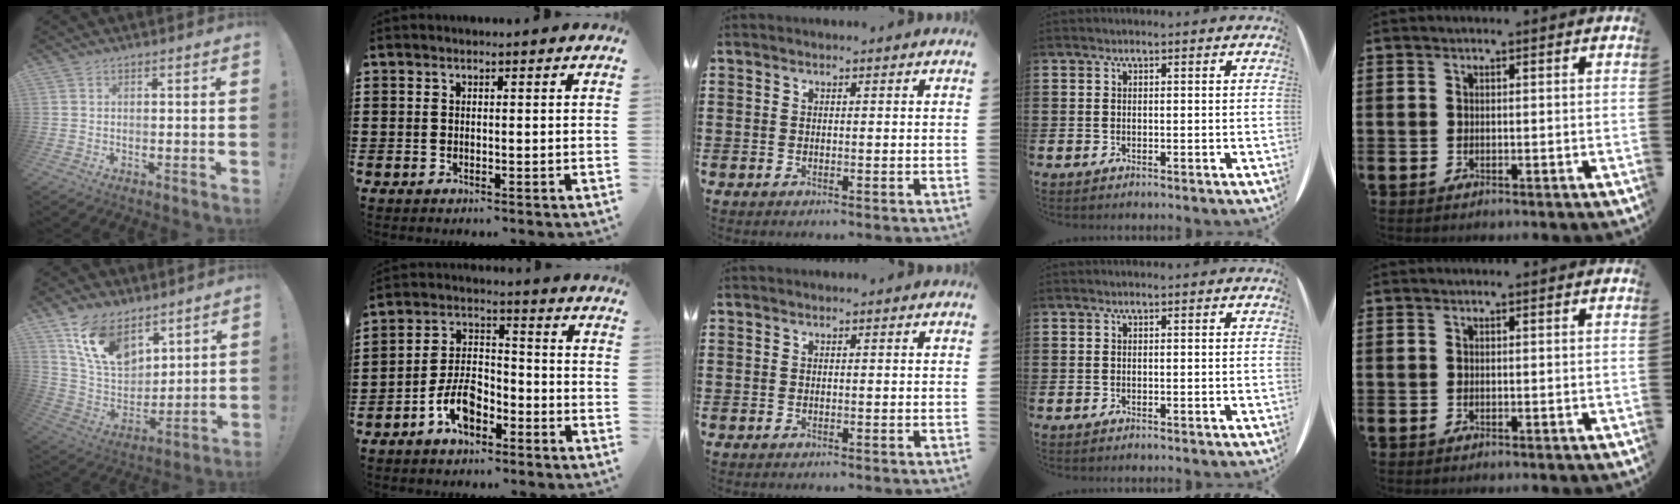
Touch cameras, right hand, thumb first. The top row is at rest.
{"thumb": {"total": 15.6, "force": [9.9, 9.1, 7.9], "torque": [-0.148, -0.054, 0.190]}, "index": {"total": 7.4, "force": [-4.3, 3.9, 4.6], "torque": [-0.103, 0.014, -0.083]}}